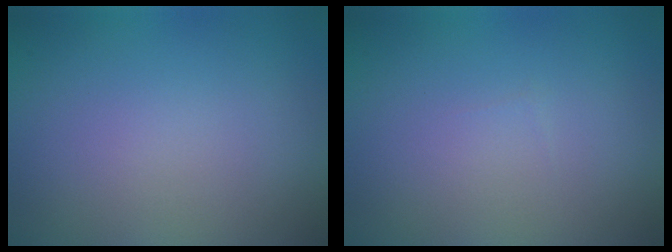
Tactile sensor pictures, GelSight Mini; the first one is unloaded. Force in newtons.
{"total": 0.0}